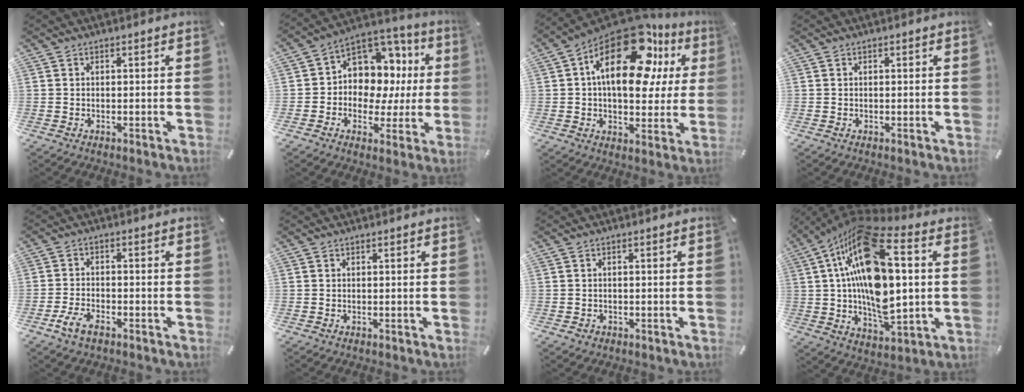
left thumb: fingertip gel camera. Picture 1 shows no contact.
{"total": 11.4, "force": [2.9, 9.7, 5.2], "torque": [-0.076, -0.044, 0.059]}
{"total": 22.4, "force": [10.0, 11.7, 16.3], "torque": [-0.261, -0.061, 0.166]}
{"total": 0.0}
{"total": 5.0, "force": [-2.8, 2.6, 3.1], "torque": [-0.075, 0.009, -0.058]}
{"total": 0.0}
{"total": 1.1, "force": [-0.3, 1.0, 0.4], "torque": [-0.009, 0.004, -0.009]}
{"total": 23.8, "force": [4.4, 11.7, 20.2], "torque": [-0.406, -0.010, 0.068]}